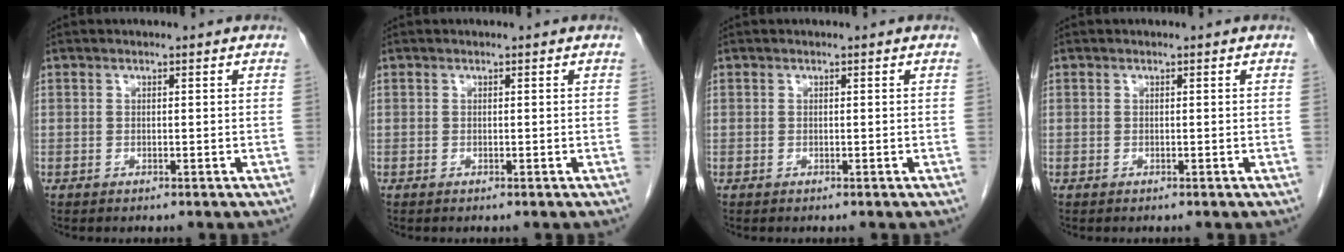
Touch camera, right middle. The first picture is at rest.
{"total": 0.0}
{"total": 0.0}
{"total": 0.0}